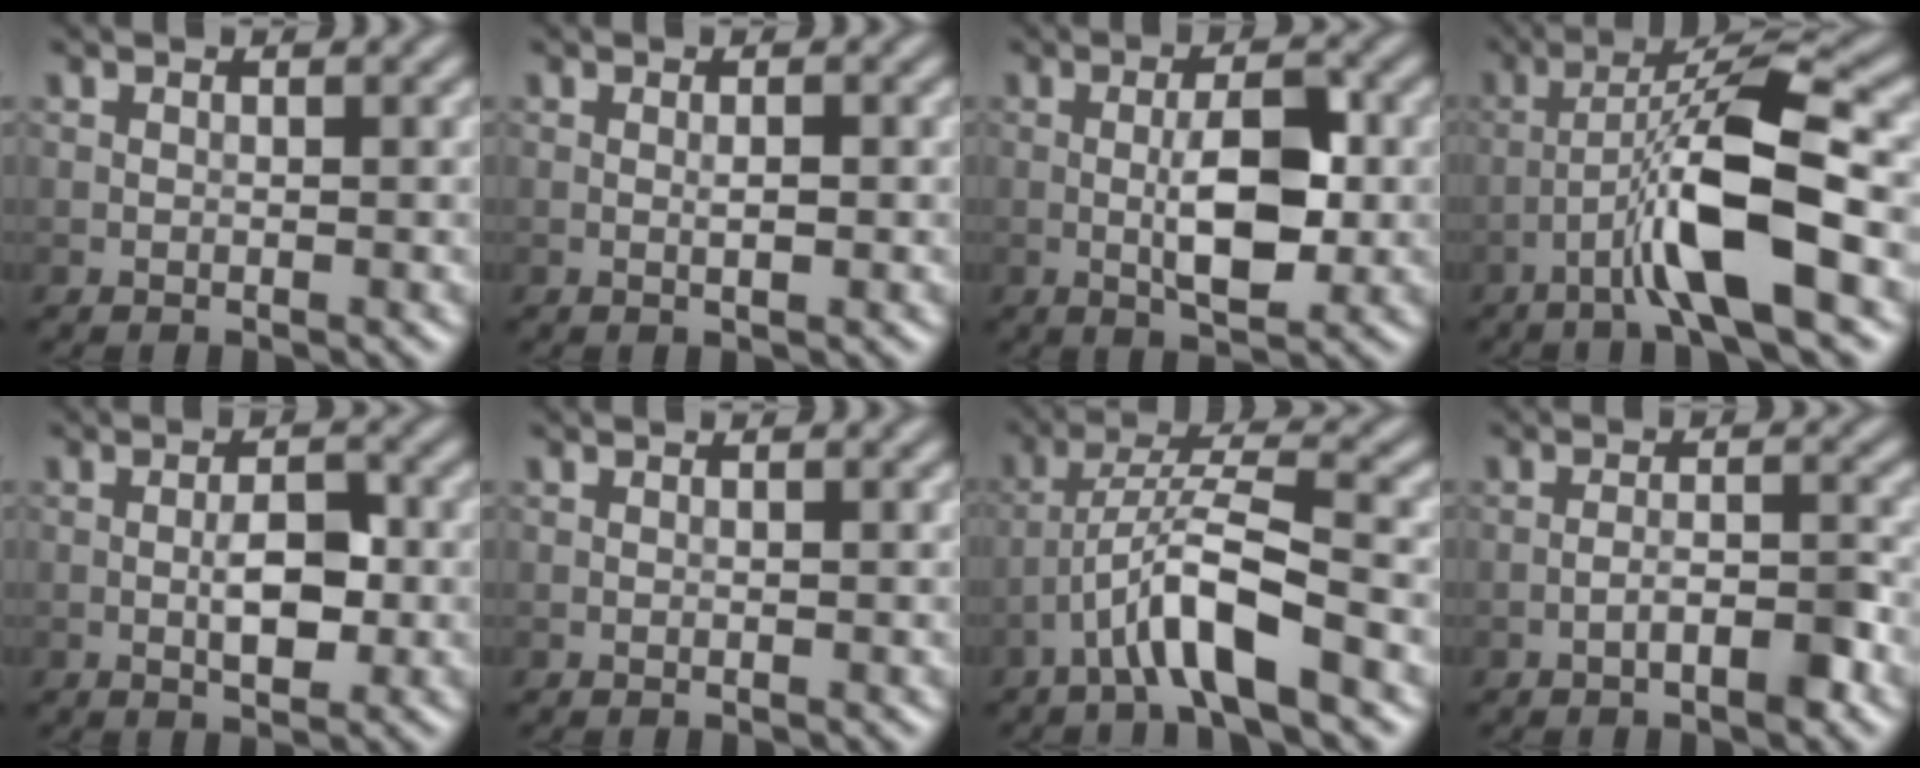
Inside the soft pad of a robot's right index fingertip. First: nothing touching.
{"total": 0.9, "force": [0.0, 0.1, 0.9], "torque": [-0.018, -0.001, 0.001]}
{"total": 5.5, "force": [-0.5, 1.9, 5.1], "torque": [-0.096, 0.001, -0.010]}
{"total": 8.4, "force": [-3.3, 1.1, 7.6], "torque": [-0.133, 0.021, -0.063]}
{"total": 3.6, "force": [-0.5, 1.4, 3.2], "torque": [-0.055, 0.002, -0.009]}
{"total": 0.0}
{"total": 6.1, "force": [-3.1, 0.9, 5.2], "torque": [-0.094, 0.016, -0.059]}
{"total": 2.9, "force": [-1.6, 0.6, 2.3], "torque": [-0.037, 0.010, -0.030]}